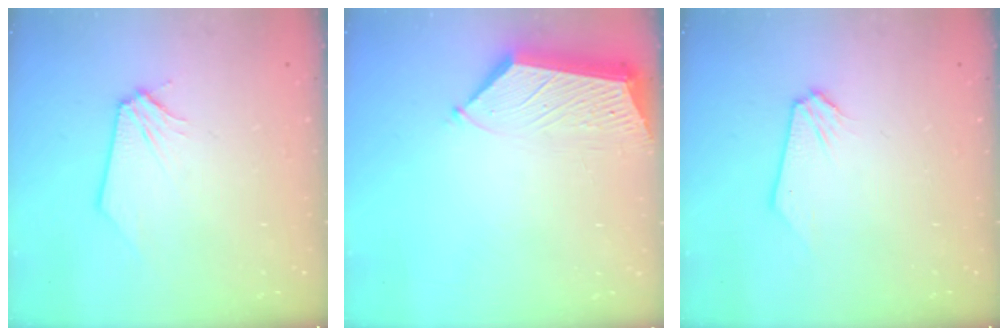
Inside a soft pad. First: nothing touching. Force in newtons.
{"total": 6.5, "press": 6.5, "slide": 0.7}
{"total": 0.0}